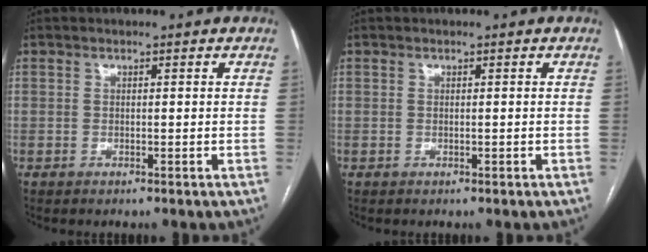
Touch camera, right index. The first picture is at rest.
{"total": 0.0}